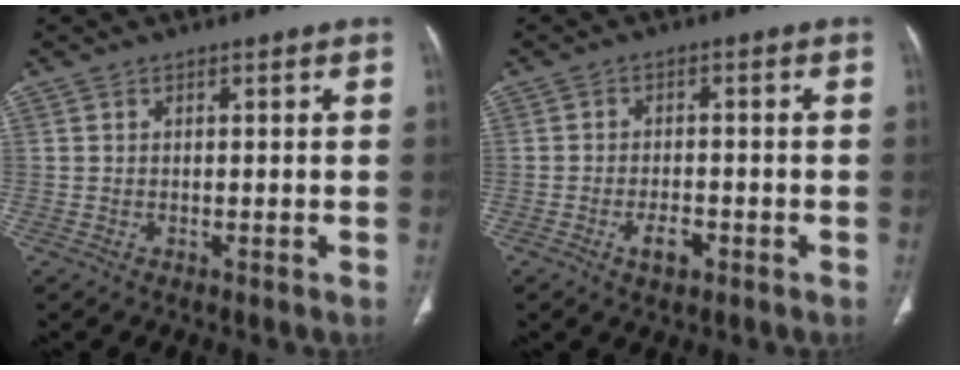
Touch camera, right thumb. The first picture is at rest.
{"total": 3.8, "force": [-1.9, 2.0, 2.7], "torque": [-0.041, 0.009, -0.029]}